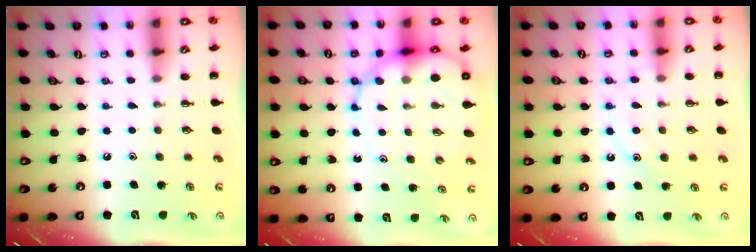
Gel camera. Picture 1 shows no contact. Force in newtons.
{"total": 13.5, "press": 12.9, "slide": 3.9}
{"total": 11.9, "press": 11.9, "slide": 0.7}